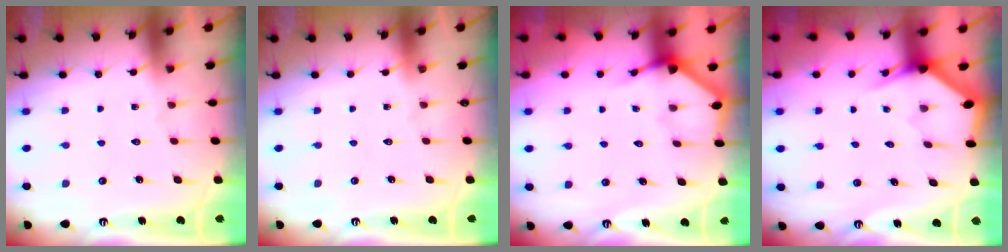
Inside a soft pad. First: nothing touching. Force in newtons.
{"total": 0.0}
{"total": 3.2, "press": 3.2, "slide": 0.2}
{"total": 3.1, "press": 3.1, "slide": 0.0}